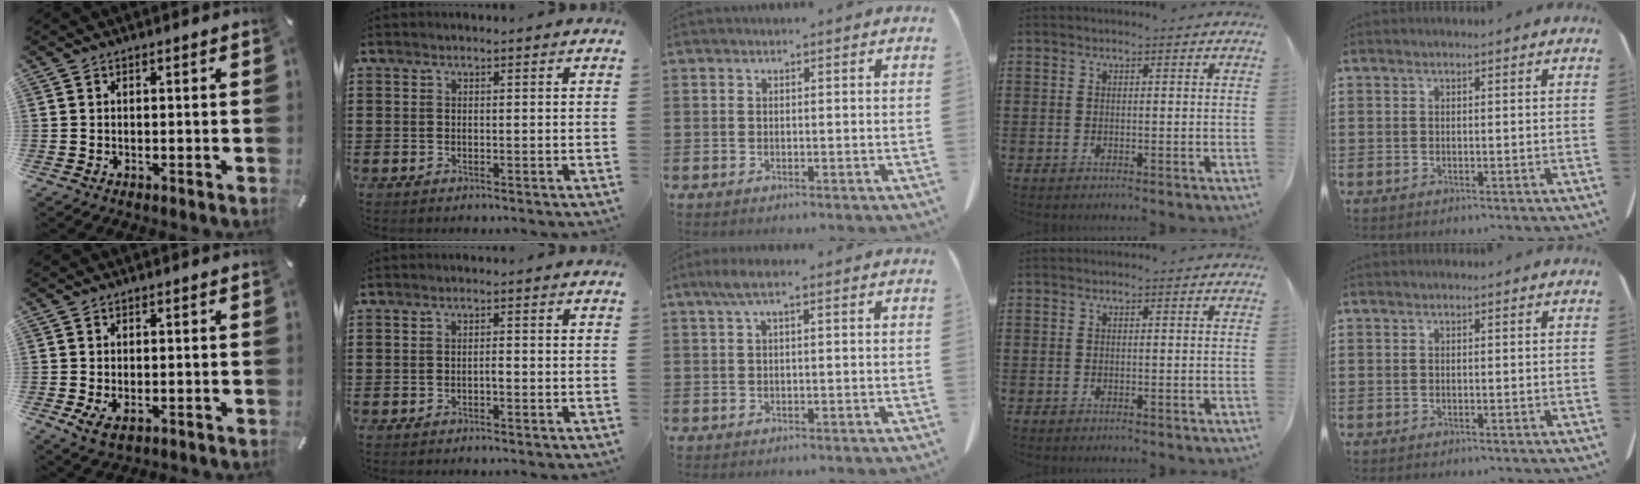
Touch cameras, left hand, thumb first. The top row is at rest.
{"thumb": {"total": 2.7, "force": [-0.1, 1.5, 2.3], "torque": [-0.056, -0.003, -0.004]}, "index": {"total": 1.0, "force": [-0.4, 0.1, 0.9], "torque": [-0.018, -0.003, -0.006]}, "middle": {"total": 2.2, "force": [0.4, 0.3, 2.1], "torque": [-0.048, 0.000, 0.005]}}